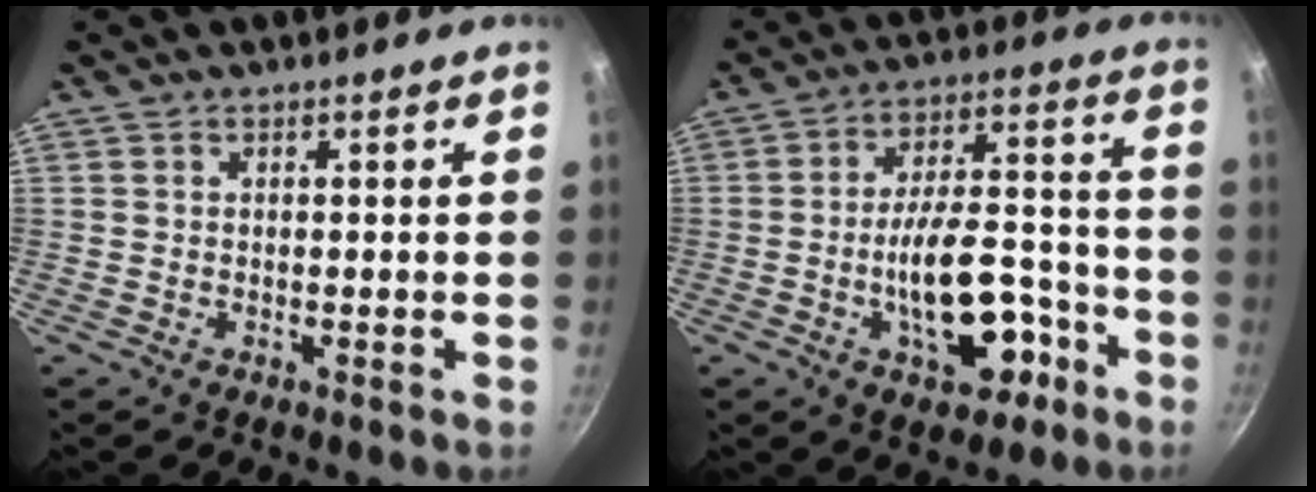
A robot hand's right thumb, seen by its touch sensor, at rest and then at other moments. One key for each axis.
{"total": 14.9, "fx": -5.4, "fy": 7.5, "fz": 11.7, "tx": -0.163, "ty": 0.051, "tz": -0.081}